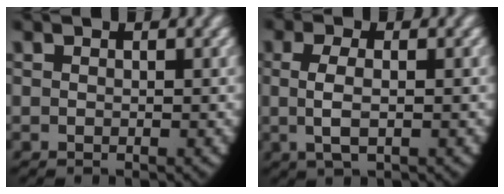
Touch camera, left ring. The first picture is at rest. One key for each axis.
{"total": 2.9, "fx": 0.1, "fy": 1.2, "fz": 2.7, "tx": -0.067, "ty": -0.007, "tz": 0.008}